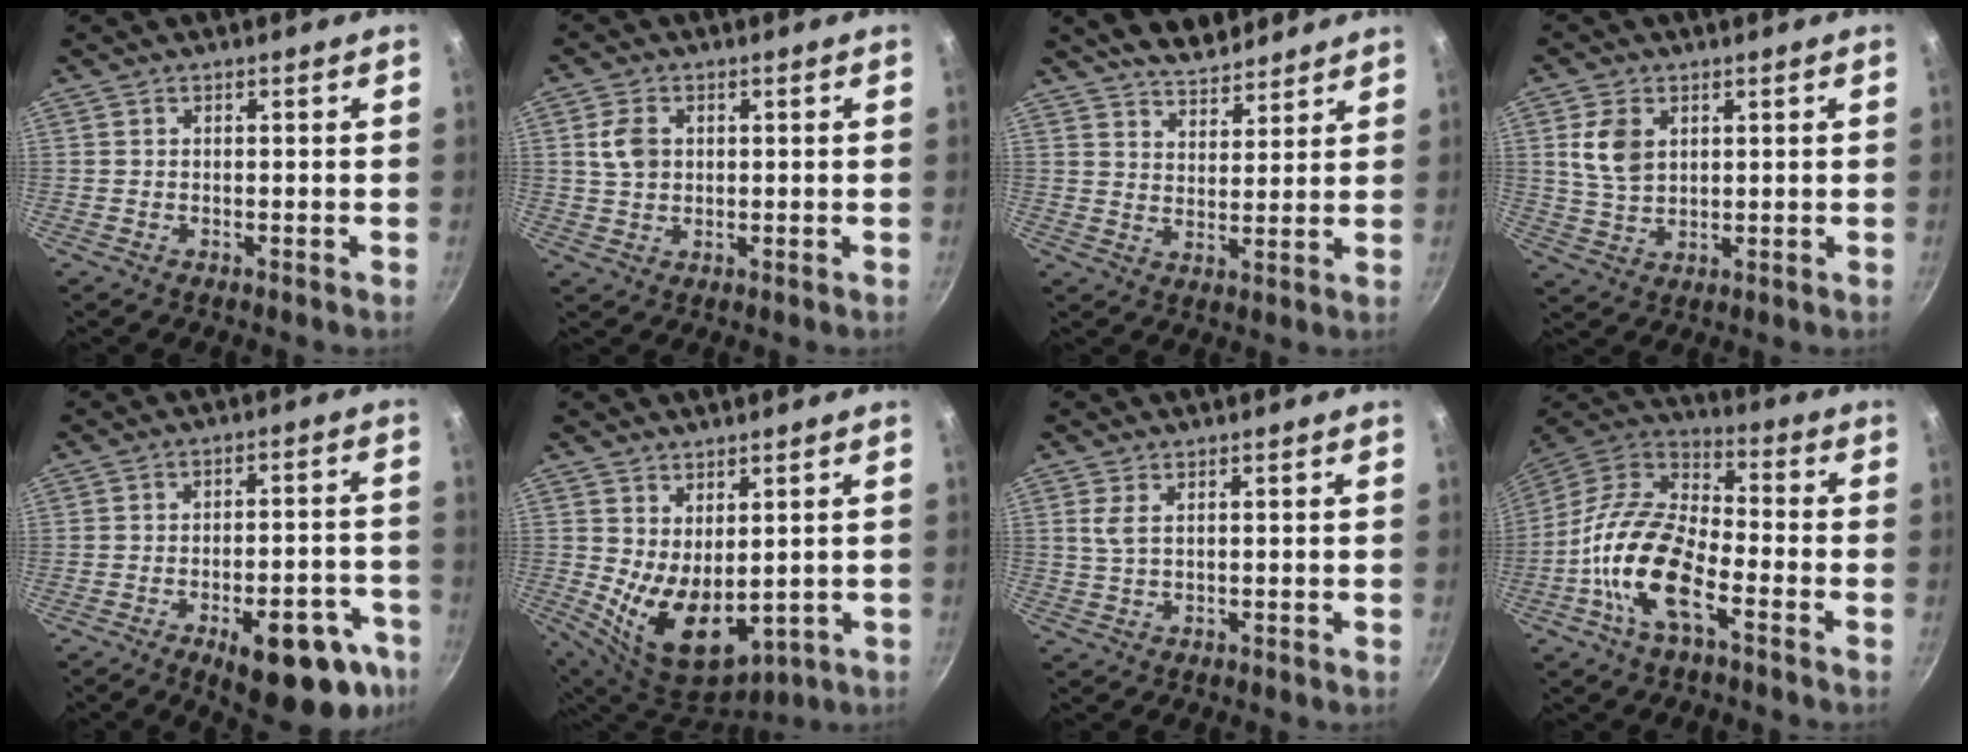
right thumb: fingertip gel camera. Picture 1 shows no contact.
{"total": 5.0, "force": [1.0, 3.7, 3.2], "torque": [-0.053, 0.000, 0.018]}
{"total": 9.2, "force": [7.8, 3.5, 3.3], "torque": [-0.027, -0.039, 0.128]}
{"total": 7.1, "force": [2.2, 4.8, 4.7], "torque": [-0.082, -0.011, 0.045]}
{"total": 17.1, "force": [-8.6, 7.1, 12.9], "torque": [-0.114, 0.038, -0.104]}
{"total": 11.4, "force": [0.7, 6.9, 9.0], "torque": [-0.126, -0.036, 0.041]}
{"total": 2.3, "force": [0.8, 0.9, 2.0], "torque": [-0.044, -0.004, 0.018]}
{"total": 16.5, "force": [-6.4, 7.5, 13.2], "torque": [-0.246, 0.048, -0.142]}